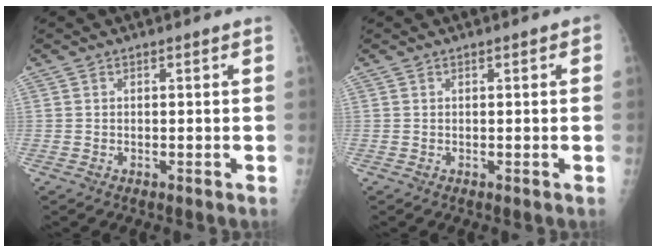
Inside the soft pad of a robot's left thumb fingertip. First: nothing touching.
{"total": 0.9, "force": [0.3, 0.4, 0.7], "torque": [-0.008, 0.002, 0.002]}